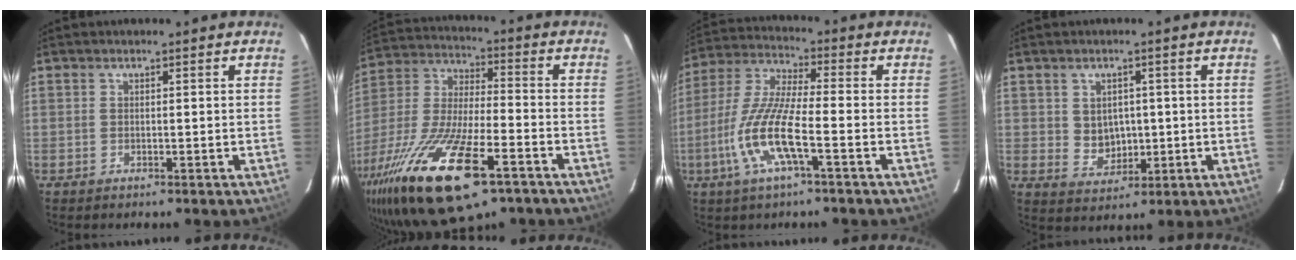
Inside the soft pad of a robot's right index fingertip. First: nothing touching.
{"total": 27.1, "force": [-15.4, 9.0, 20.4], "torque": [-0.418, -0.060, -0.270]}
{"total": 12.7, "force": [-4.7, 1.9, 11.6], "torque": [-0.248, -0.006, -0.095]}
{"total": 5.2, "force": [0.4, 4.6, 2.3], "torque": [-0.042, 0.003, 0.022]}